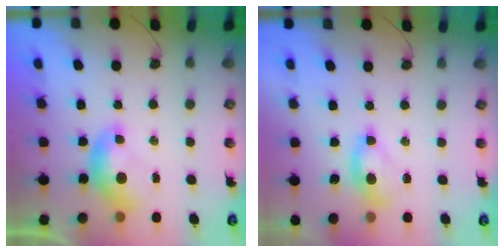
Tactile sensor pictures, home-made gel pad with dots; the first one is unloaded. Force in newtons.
{"total": 2.1, "press": 2.0, "slide": 0.7}